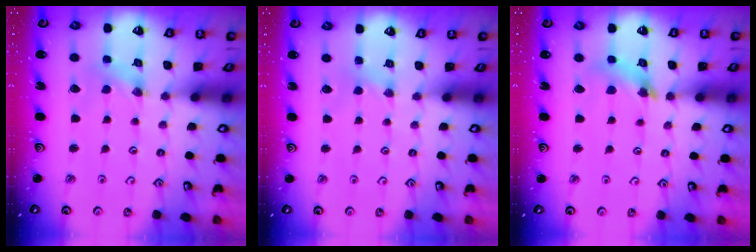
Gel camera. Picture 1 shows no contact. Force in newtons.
{"total": 1.2, "press": 1.2, "slide": 0.3}
{"total": 7.2, "press": 7.2, "slide": 0.8}